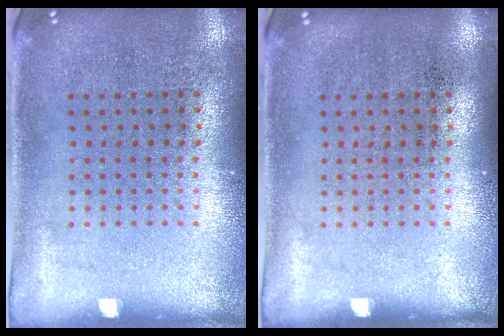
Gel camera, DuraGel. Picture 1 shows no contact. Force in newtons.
{"total": 0.0}